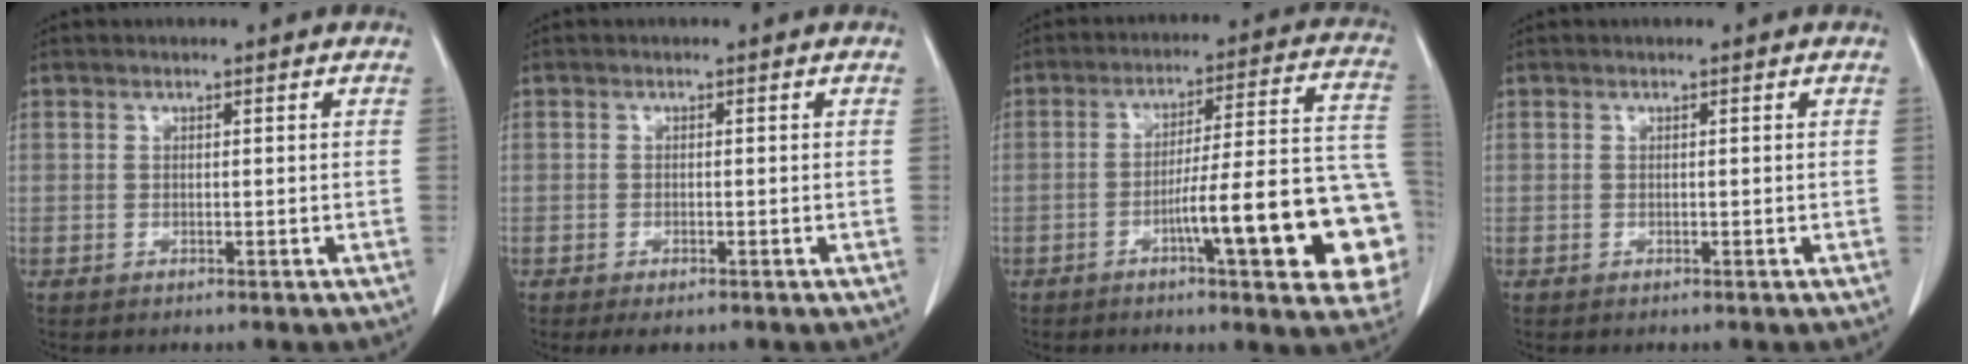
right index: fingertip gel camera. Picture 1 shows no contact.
{"total": 2.0, "force": [-1.3, 0.6, 1.3], "torque": [-0.021, -0.004, -0.013]}
{"total": 19.5, "force": [-6.5, 2.0, 18.3], "torque": [-0.157, 0.026, -0.083]}
{"total": 0.0}